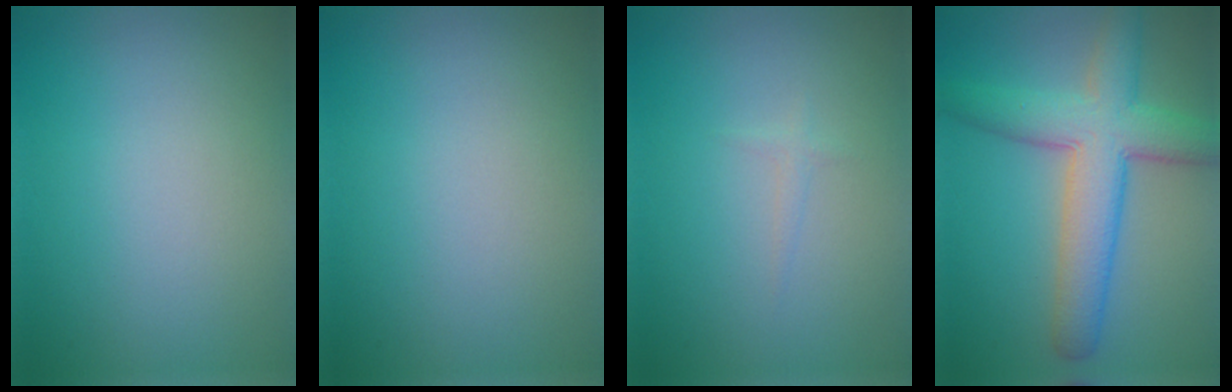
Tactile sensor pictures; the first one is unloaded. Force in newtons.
{"total": 0.0}
{"total": 0.7, "press": 0.6, "slide": 0.1}
{"total": 7.2, "press": 7.2, "slide": 0.3}